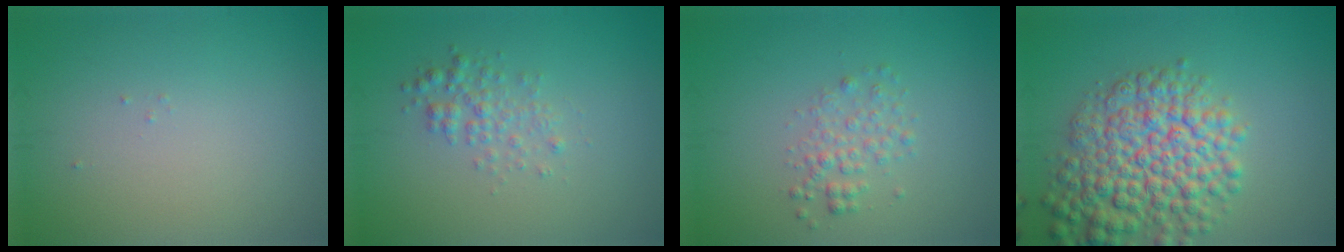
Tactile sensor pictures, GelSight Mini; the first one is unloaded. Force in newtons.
{"total": 2.0, "press": 2.0, "slide": 0.1}
{"total": 1.9, "press": 1.9, "slide": 0.1}
{"total": 8.4, "press": 8.4, "slide": 0.3}